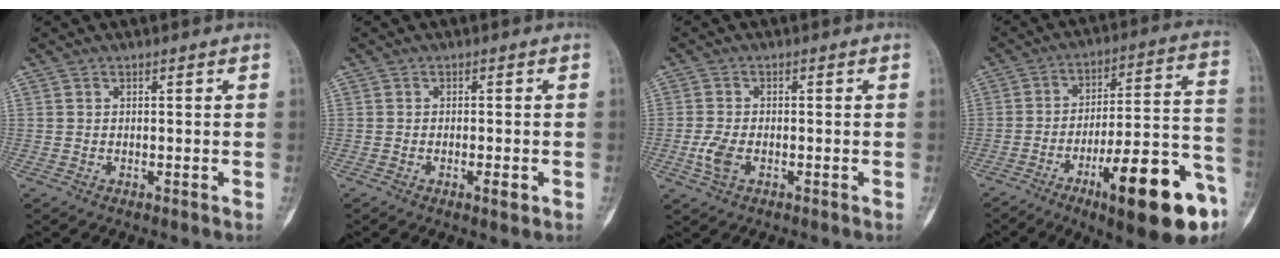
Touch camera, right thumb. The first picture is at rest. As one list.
[{"total": 2.1, "force": [-0.8, 0.6, 1.8], "torque": [-0.026, -0.001, -0.011]}, {"total": 3.8, "force": [-1.2, 2.0, 3.0], "torque": [-0.075, 0.001, -0.024]}, {"total": 23.1, "force": [-10.7, 5.9, 19.6], "torque": [-0.226, 0.063, -0.149]}]